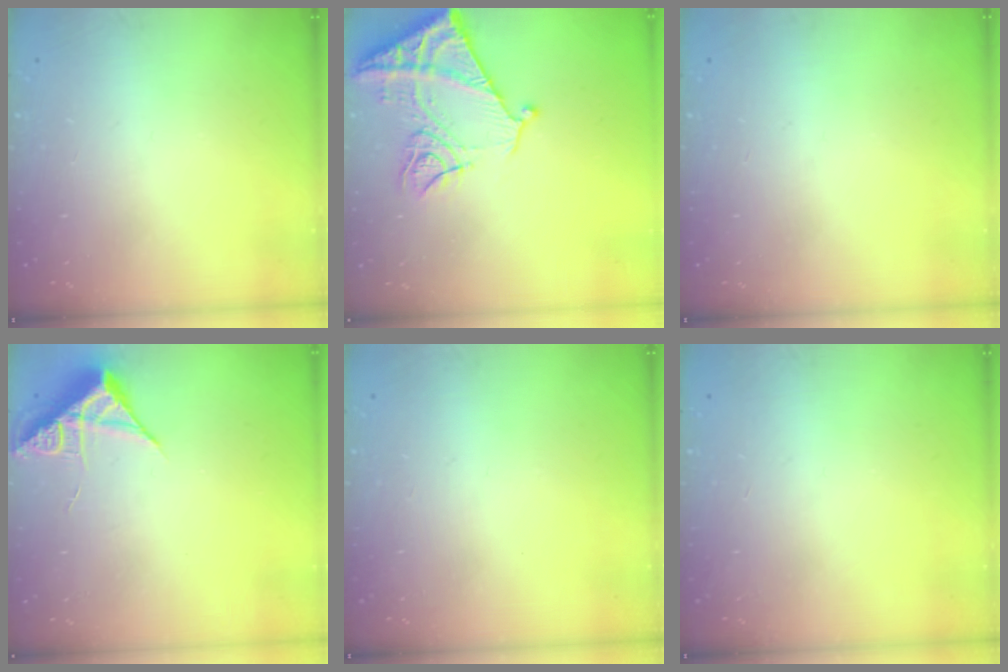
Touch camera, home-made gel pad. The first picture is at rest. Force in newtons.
{"total": 15.7, "press": 15.6, "slide": 1.7}
{"total": 0.0}
{"total": 7.1, "press": 7.1, "slide": 0.3}
{"total": 0.0}
{"total": 0.0}